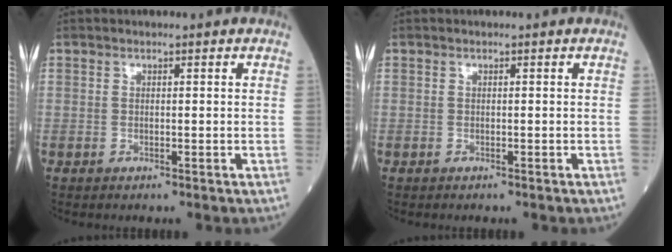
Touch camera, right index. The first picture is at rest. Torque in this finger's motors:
{"motor_torque": [0.05, 0.00, -0.03, 0.01]}